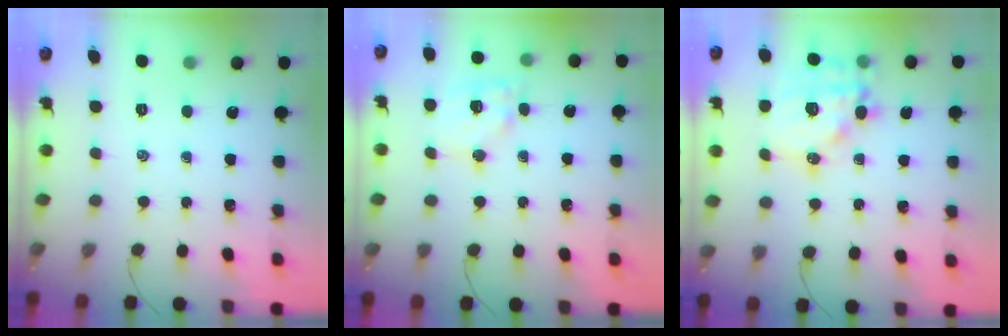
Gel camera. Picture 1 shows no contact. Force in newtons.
{"total": 10.7, "press": 10.6, "slide": 1.5}
{"total": 15.0, "press": 14.6, "slide": 3.4}